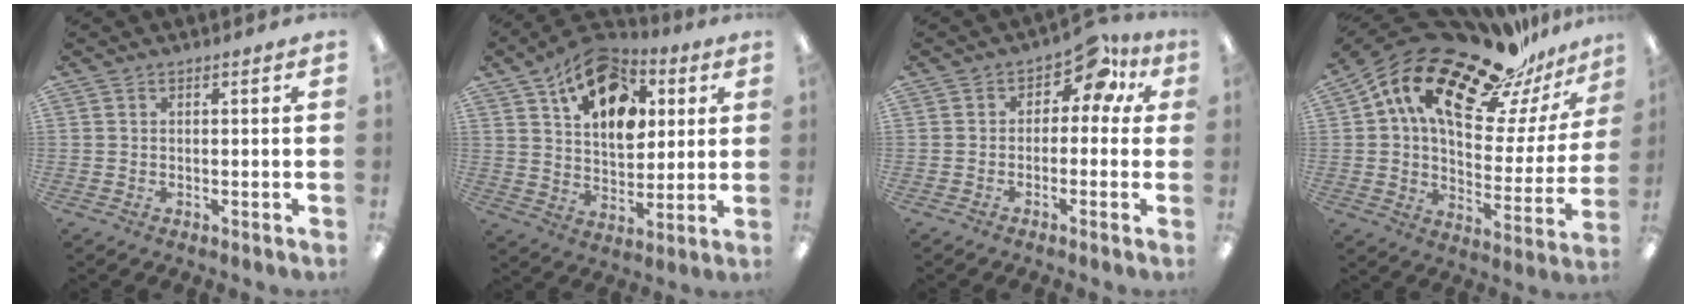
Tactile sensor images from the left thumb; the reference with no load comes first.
{"total": 15.9, "force": [8.7, 9.7, 9.1], "torque": [-0.136, -0.038, 0.156]}
{"total": 7.4, "force": [3.1, 4.3, 5.1], "torque": [-0.067, -0.016, 0.049]}
{"total": 22.3, "force": [17.2, 8.5, 11.5], "torque": [-0.205, -0.114, 0.289]}